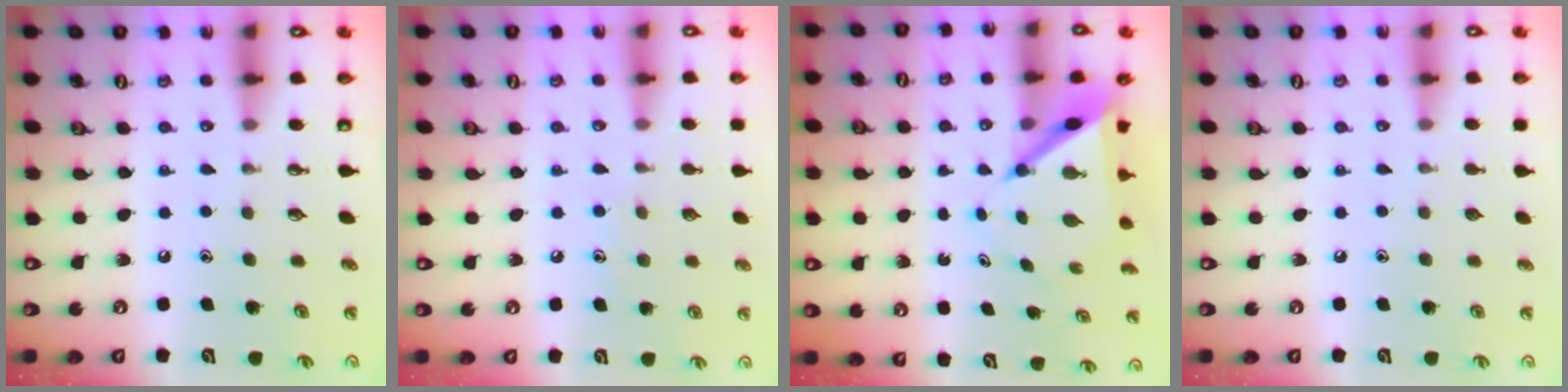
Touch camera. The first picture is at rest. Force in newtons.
{"total": 5.7, "press": 5.7, "slide": 0.6}
{"total": 6.8, "press": 6.8, "slide": 0.7}
{"total": 0.0}